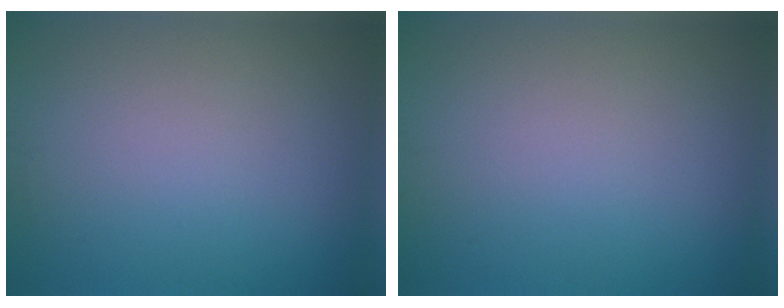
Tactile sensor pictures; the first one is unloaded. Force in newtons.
{"total": 0.0}